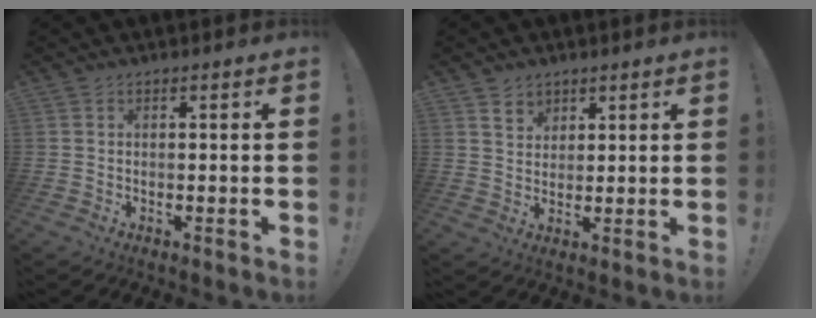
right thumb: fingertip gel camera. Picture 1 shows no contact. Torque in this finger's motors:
{"motor_torque": [-0.05, 0.23, 0.44, 0.26, 0.09]}